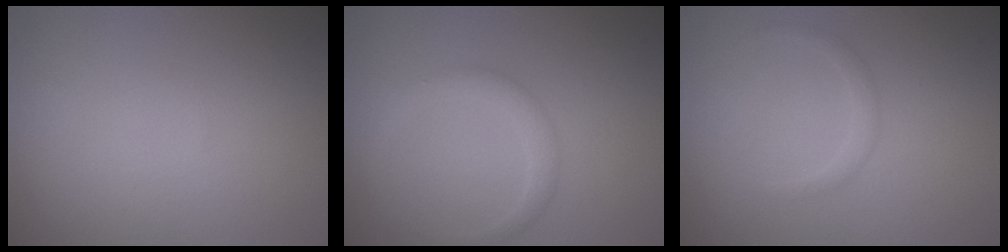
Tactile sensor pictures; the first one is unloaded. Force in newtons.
{"total": 2.0, "press": 2.0, "slide": 0.2}
{"total": 0.9, "press": 0.9, "slide": 0.1}